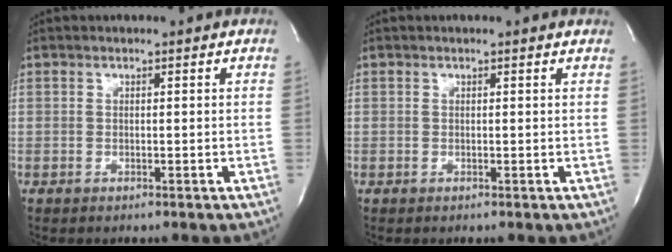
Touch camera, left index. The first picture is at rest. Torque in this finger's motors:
{"motor_torque": [0.05, -0.08, -0.02, -0.02]}